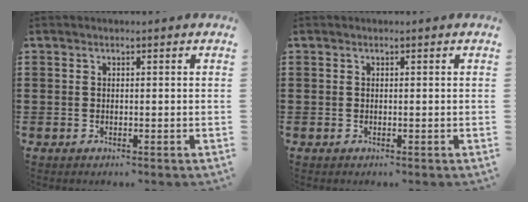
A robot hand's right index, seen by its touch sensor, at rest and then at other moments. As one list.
[{"total": 0.0}]